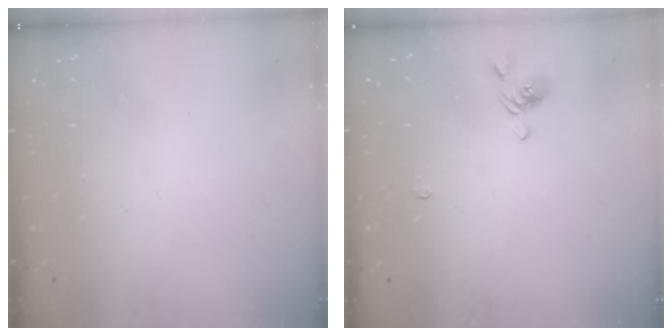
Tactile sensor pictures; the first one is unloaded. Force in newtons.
{"total": 1.0, "press": 0.8, "slide": 0.5}